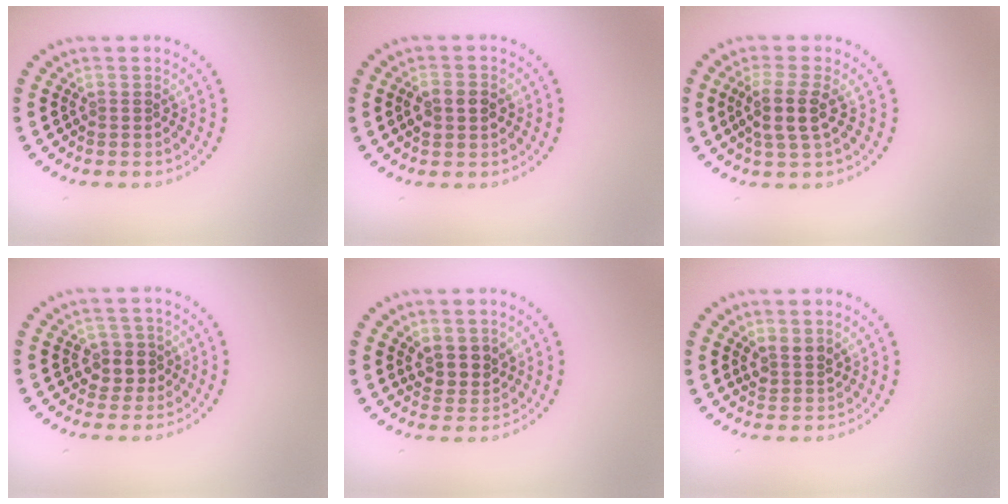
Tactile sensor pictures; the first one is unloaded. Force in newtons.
{"total": 2.8, "press": 2.8, "slide": 0.3}
{"total": 2.9, "press": 2.4, "slide": 1.7}
{"total": 2.3, "press": 2.0, "slide": 1.0}
{"total": 2.6, "press": 2.3, "slide": 1.1}
{"total": 1.7, "press": 1.4, "slide": 0.9}